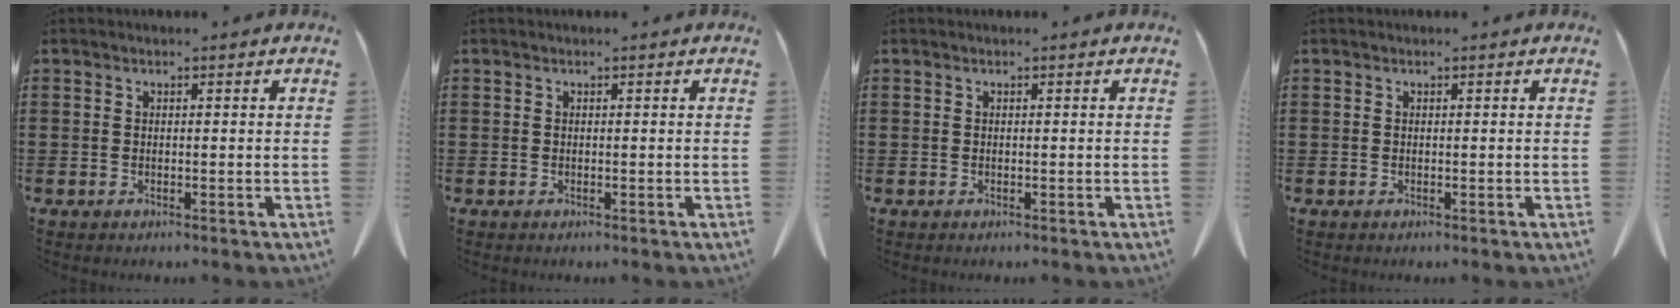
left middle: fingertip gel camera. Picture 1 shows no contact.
{"total": 0.0}
{"total": 0.0}
{"total": 0.0}